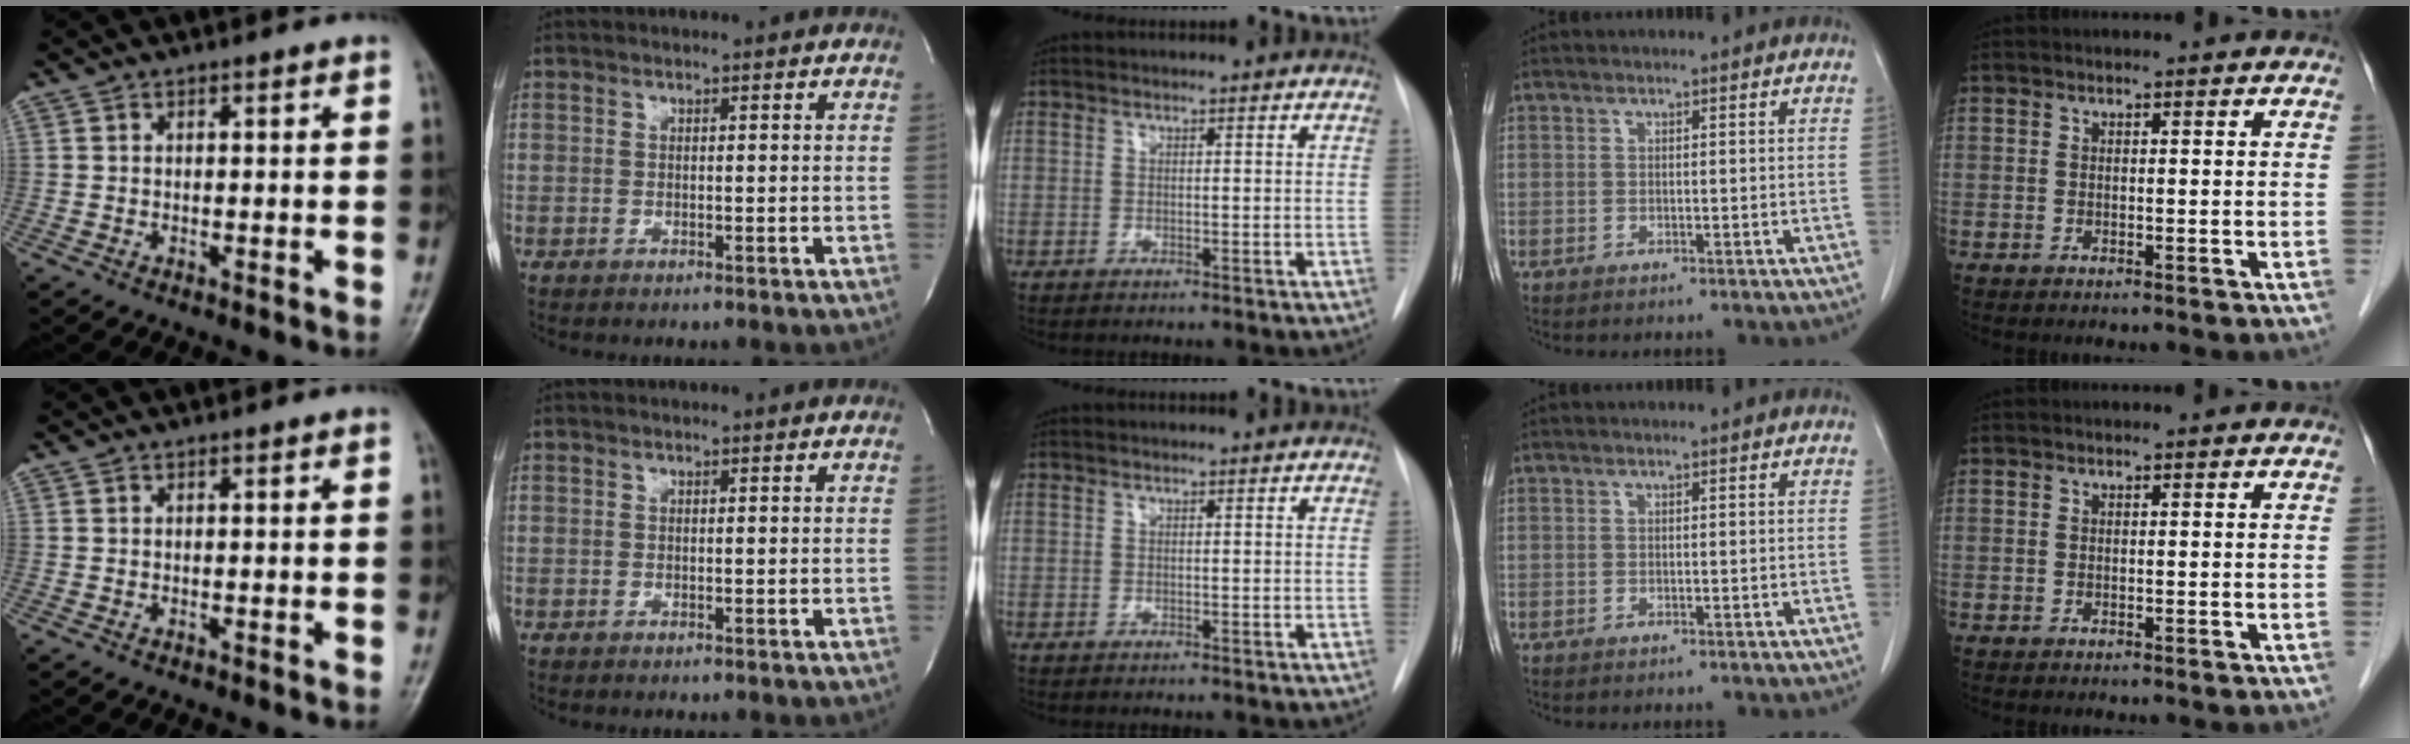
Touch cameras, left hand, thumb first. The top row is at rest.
{}